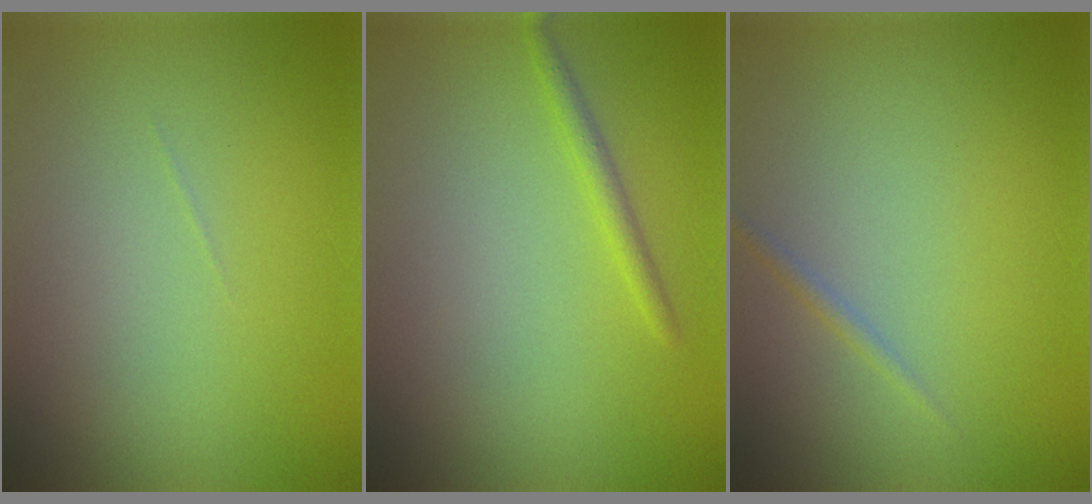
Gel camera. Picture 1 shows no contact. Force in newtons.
{"total": 1.4, "press": 1.4, "slide": 0.1}
{"total": 0.7, "press": 0.7, "slide": 0.1}